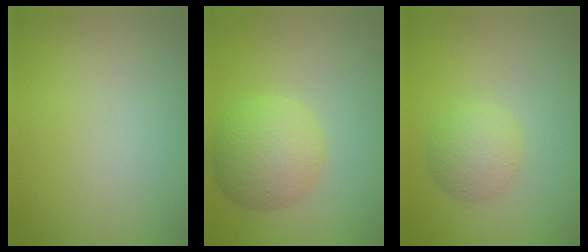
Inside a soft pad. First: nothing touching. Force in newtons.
{"total": 4.8, "press": 4.8, "slide": 0.1}
{"total": 2.6, "press": 2.6, "slide": 0.1}